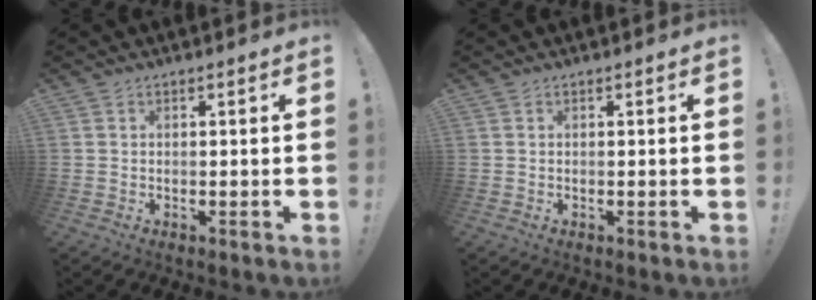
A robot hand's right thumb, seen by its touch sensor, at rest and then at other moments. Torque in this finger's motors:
{"motor_torque": [0.00, 0.00, -0.10, 0.10, 0.00]}